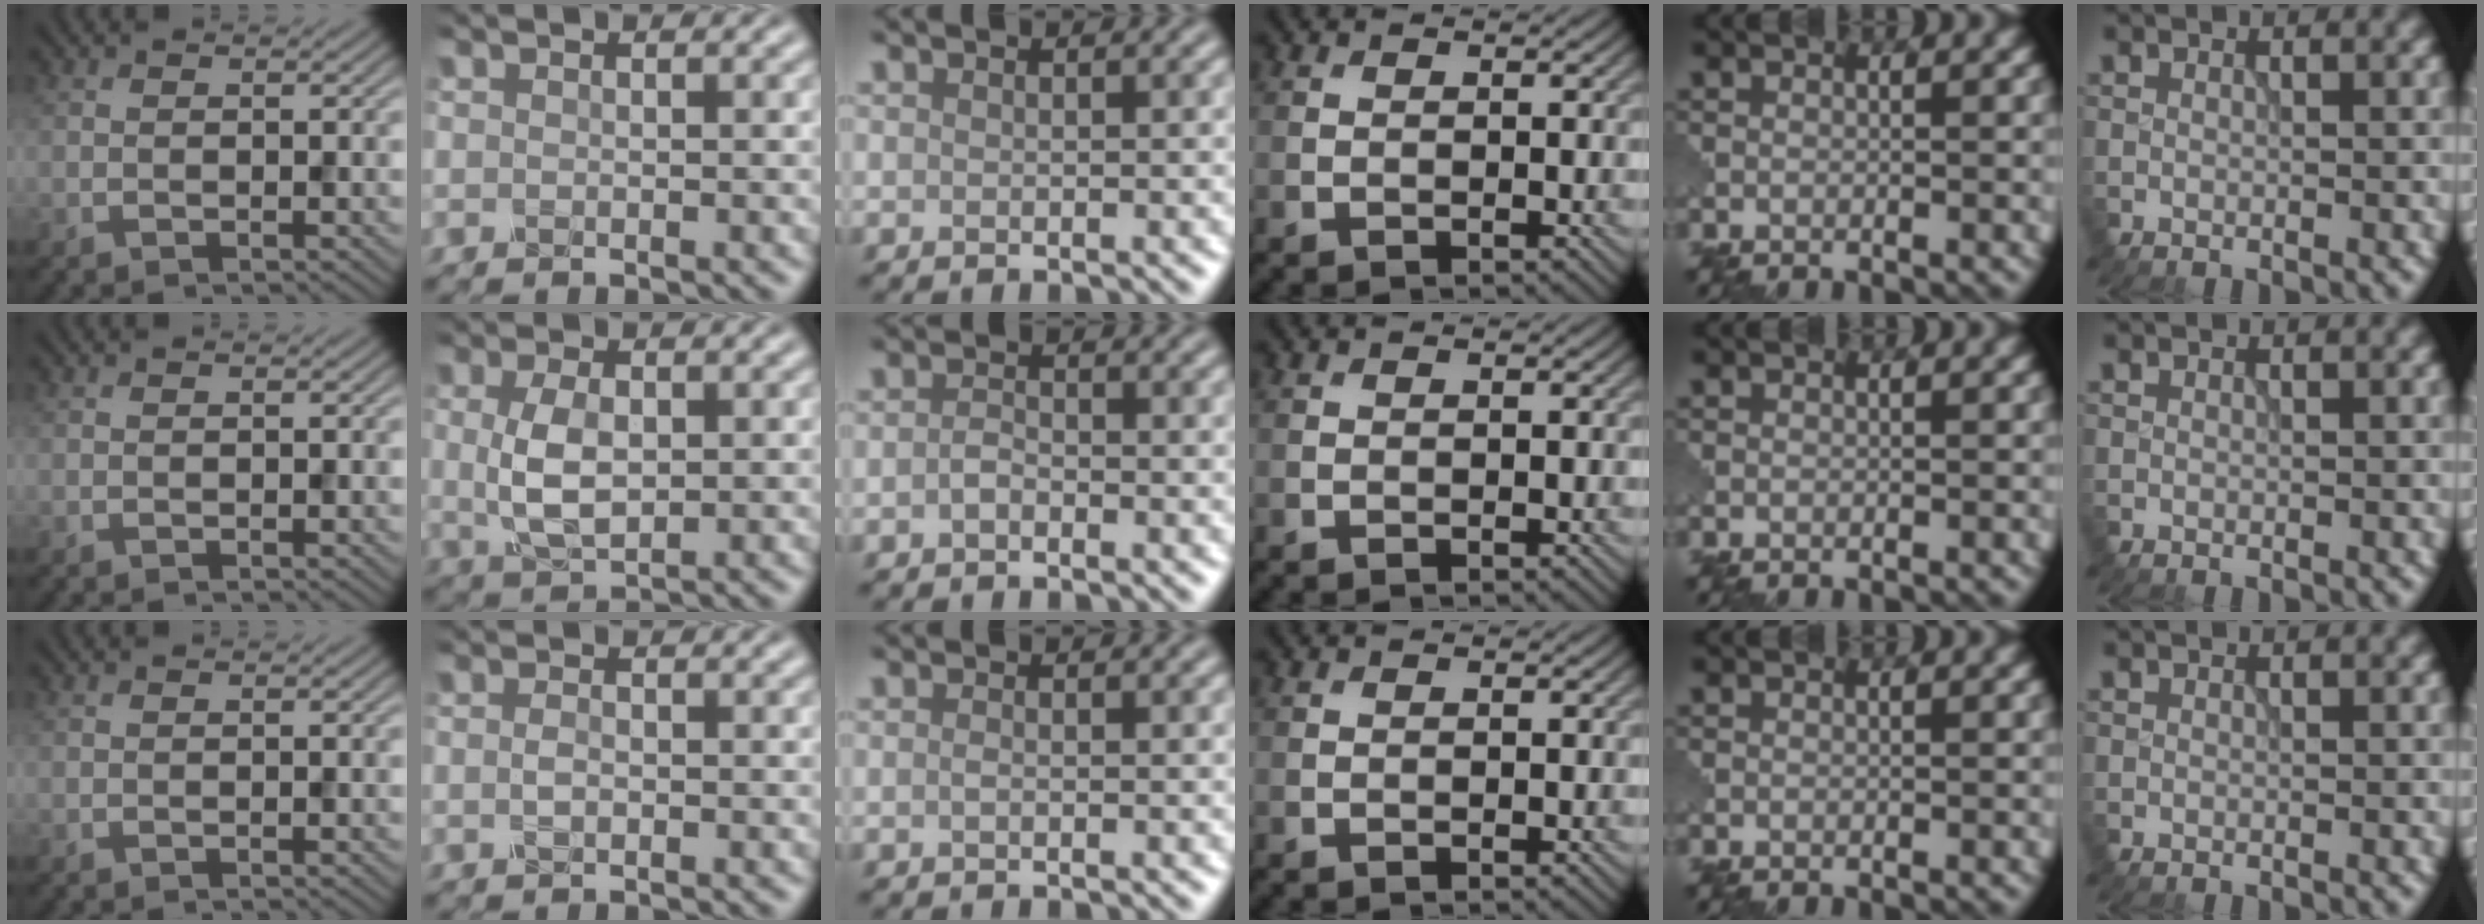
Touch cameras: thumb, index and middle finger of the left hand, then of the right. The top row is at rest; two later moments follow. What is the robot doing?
{"motion": "close", "object": "eyeshadow palette"}